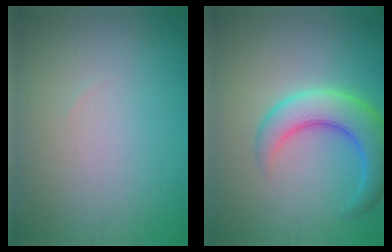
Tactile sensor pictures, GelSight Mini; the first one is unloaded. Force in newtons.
{"total": 5.8, "press": 5.8, "slide": 0.3}